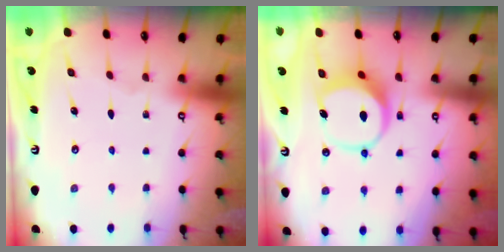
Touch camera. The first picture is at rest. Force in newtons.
{"total": 7.9, "press": 7.8, "slide": 1.3}